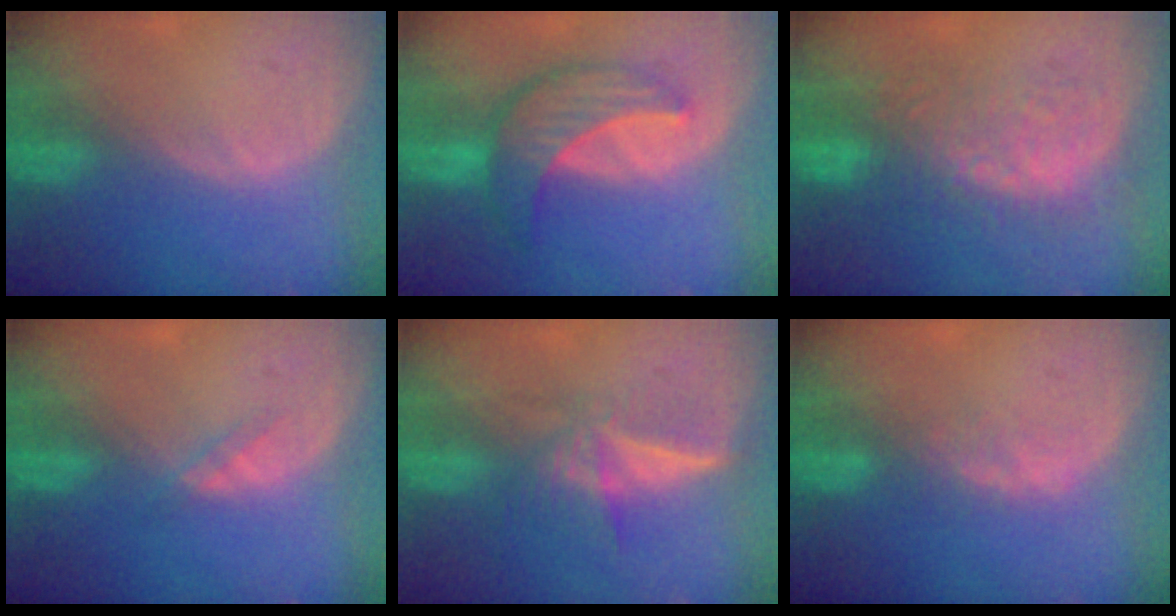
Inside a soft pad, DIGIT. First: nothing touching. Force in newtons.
{"total": 7.5, "press": 7.4, "slide": 1.2}
{"total": 8.7, "press": 8.6, "slide": 0.9}
{"total": 1.3, "press": 1.3, "slide": 0.2}
{"total": 6.0, "press": 5.3, "slide": 2.9}
{"total": 1.9, "press": 1.8, "slide": 0.5}